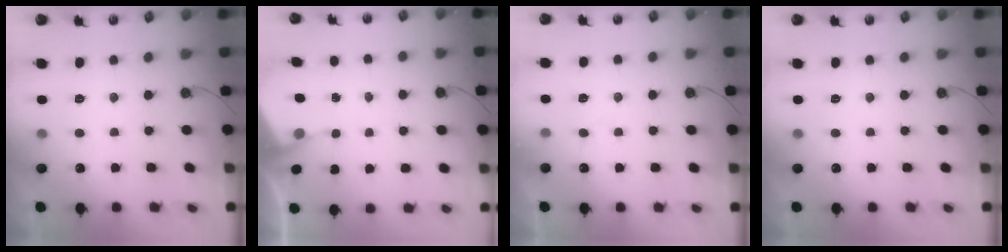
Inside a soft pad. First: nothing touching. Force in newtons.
{"total": 3.3, "press": 3.3, "slide": 0.6}
{"total": 3.7, "press": 3.7, "slide": 0.6}
{"total": 0.0}